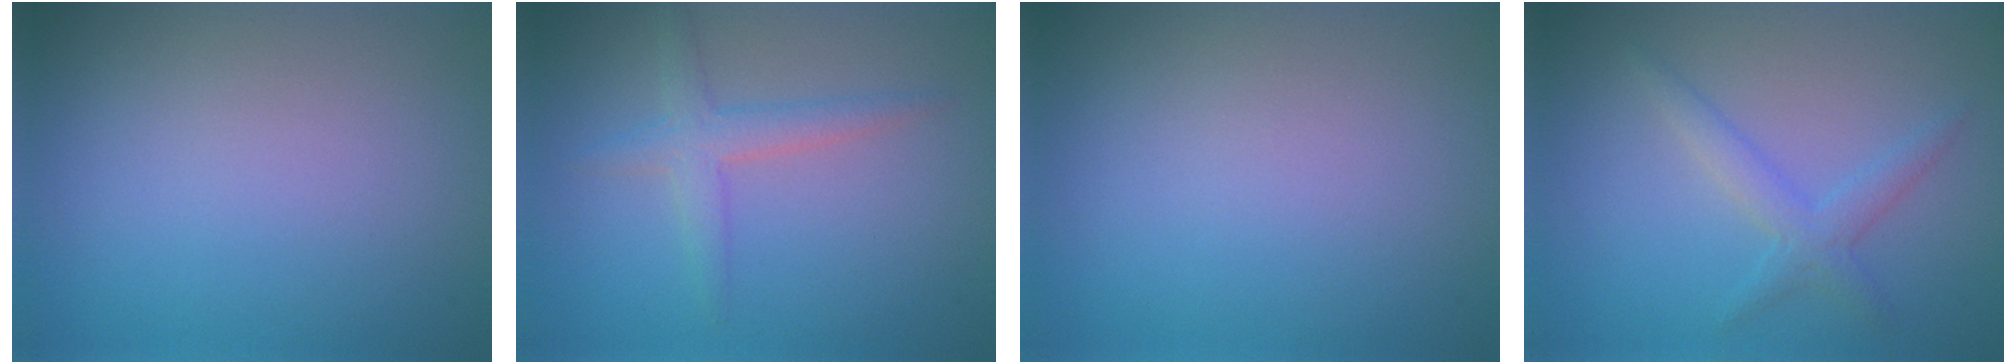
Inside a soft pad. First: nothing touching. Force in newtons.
{"total": 2.4, "press": 2.4, "slide": 0.1}
{"total": 0.0}
{"total": 2.2, "press": 2.2, "slide": 0.2}